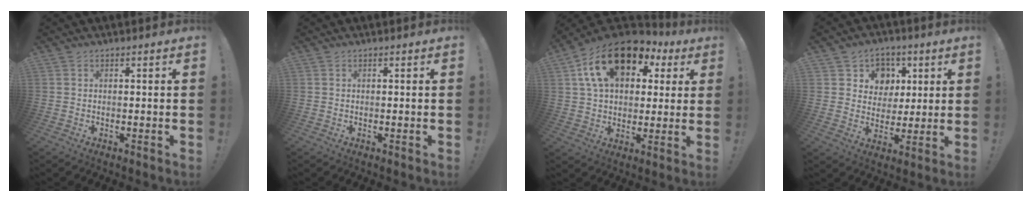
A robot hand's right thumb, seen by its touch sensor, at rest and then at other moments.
{"total": 0.0}
{"total": 19.4, "force": [8.6, 12.0, 12.5], "torque": [-0.193, -0.032, 0.155]}
{"total": 9.1, "force": [2.6, 8.5, 1.9], "torque": [-0.018, -0.015, 0.057]}